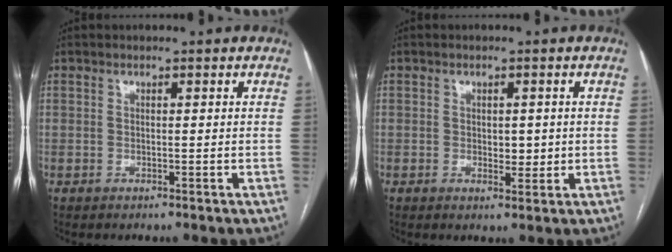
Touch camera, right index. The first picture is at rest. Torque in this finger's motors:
{"motor_torque": [0.25, -0.12, 0.02, 0.02]}